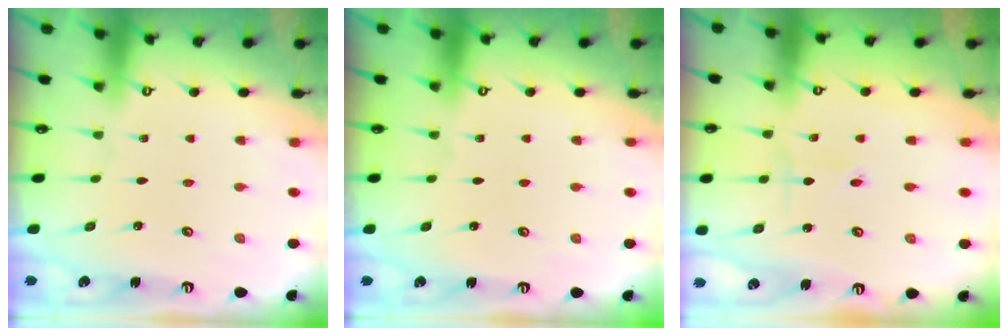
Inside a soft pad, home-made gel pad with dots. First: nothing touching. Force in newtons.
{"total": 0.0}
{"total": 1.9, "press": 1.8, "slide": 0.4}